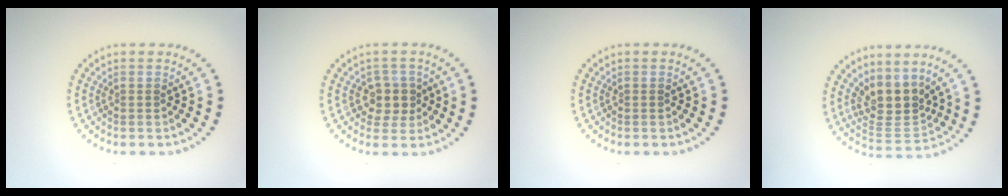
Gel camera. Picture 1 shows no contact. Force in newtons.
{"total": 2.6, "press": 2.3, "slide": 1.3}
{"total": 0.0}
{"total": 3.8, "press": 3.0, "slide": 2.4}